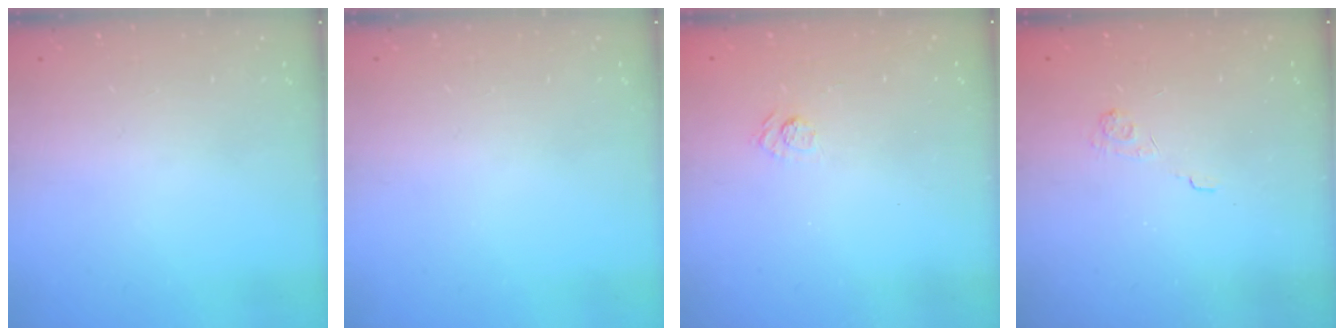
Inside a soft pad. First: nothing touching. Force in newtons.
{"total": 0.0}
{"total": 3.9, "press": 3.6, "slide": 1.4}
{"total": 2.1, "press": 1.5, "slide": 1.4}